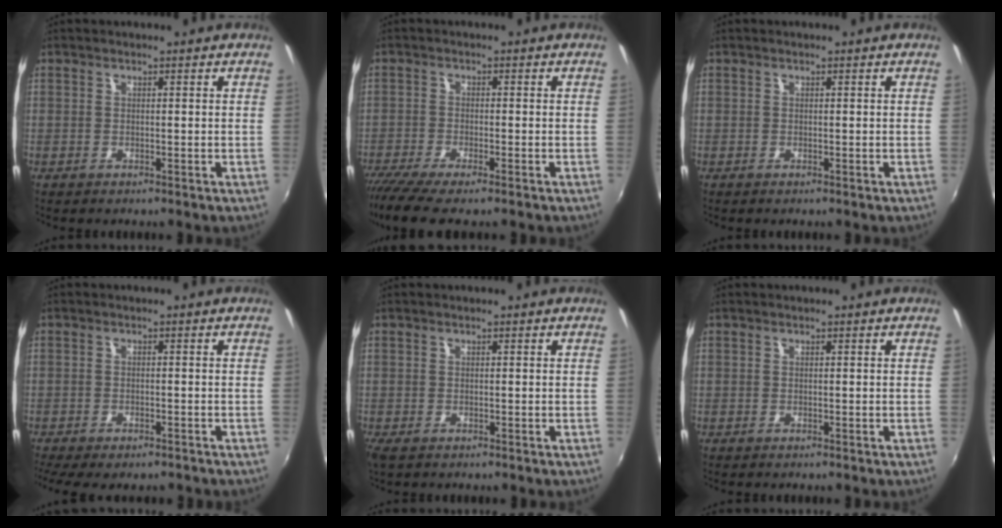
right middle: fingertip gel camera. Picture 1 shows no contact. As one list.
[{"total": 7.1, "force": [-5.7, 0.7, 4.2], "torque": [-0.103, -0.035, -0.102]}, {"total": 0.0}, {"total": 7.2, "force": [-5.6, 2.2, 3.8], "torque": [-0.092, -0.031, -0.089]}, {"total": 1.0, "force": [-0.4, 0.5, 0.8], "torque": [-0.017, -0.006, -0.008]}, {"total": 0.0}]